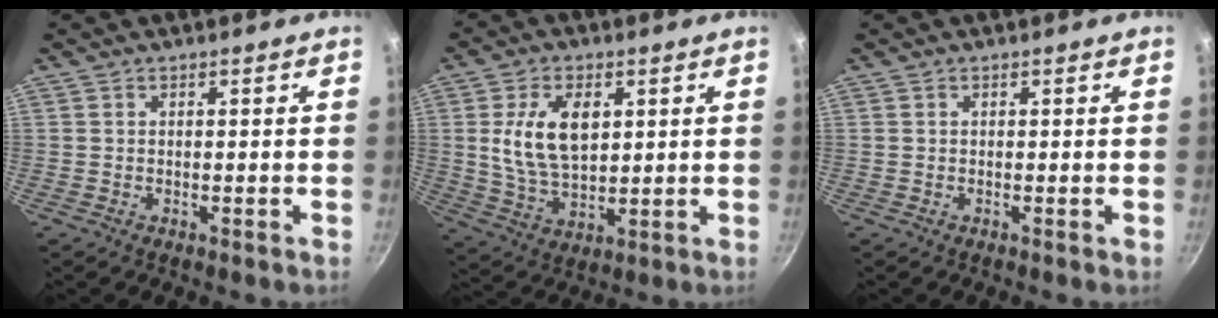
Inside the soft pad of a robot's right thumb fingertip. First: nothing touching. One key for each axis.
{"total": 12.1, "fx": 2.7, "fy": 7.2, "fz": 9.3, "tx": -0.154, "ty": -0.013, "tz": 0.054}
{"total": 0.0}